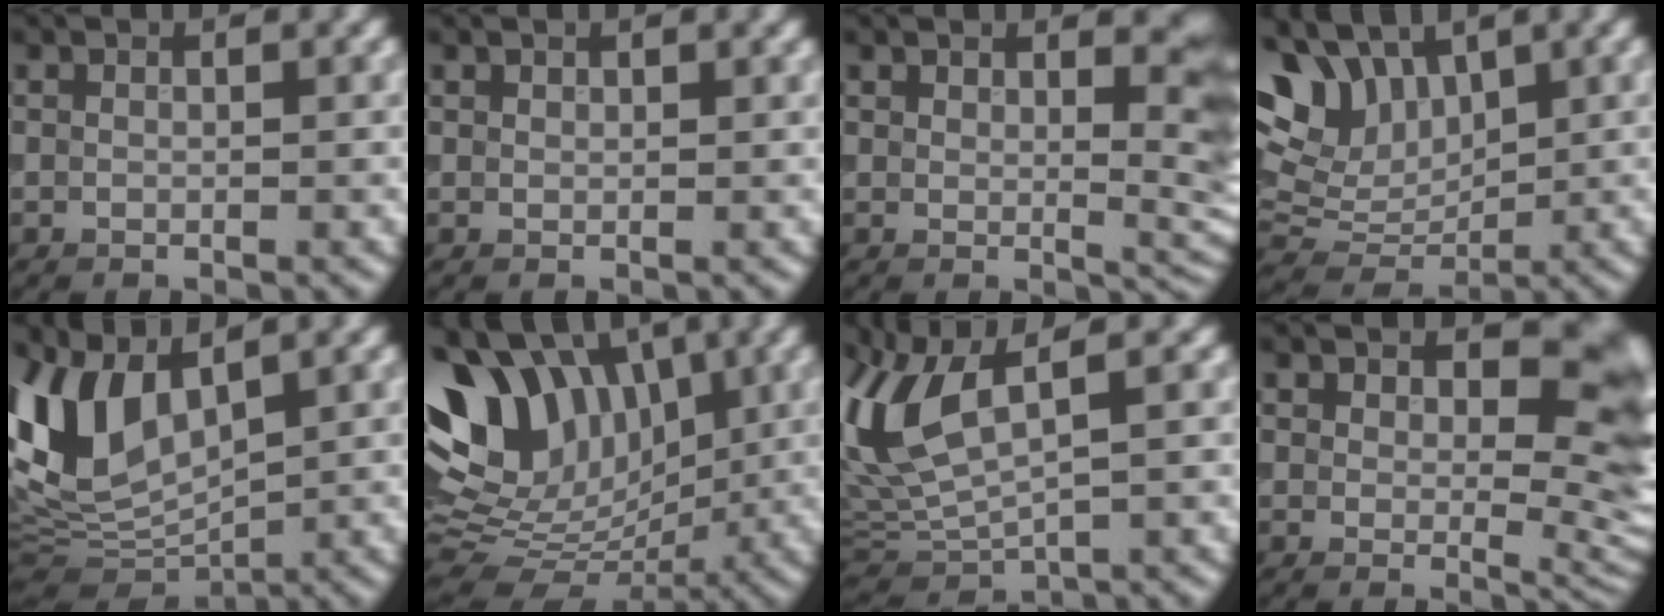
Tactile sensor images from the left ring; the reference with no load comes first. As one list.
[{"total": 0.7, "force": [0.6, 0.3, 0.1], "torque": [0.000, 0.001, 0.013]}, {"total": 5.5, "force": [2.8, 2.0, 4.3], "torque": [-0.049, -0.003, 0.047]}, {"total": 7.1, "force": [3.7, 4.4, 4.1], "torque": [-0.082, 0.010, 0.066]}, {"total": 9.0, "force": [3.3, 4.7, 6.9], "torque": [-0.162, 0.003, 0.062]}, {"total": 12.7, "force": [4.2, 8.5, 8.5], "torque": [-0.154, 0.021, 0.071]}, {"total": 7.9, "force": [2.9, 3.1, 6.6], "torque": [-0.160, 0.008, 0.057]}, {"total": 8.6, "force": [3.2, 4.9, 6.2], "torque": [-0.075, -0.014, 0.054]}]